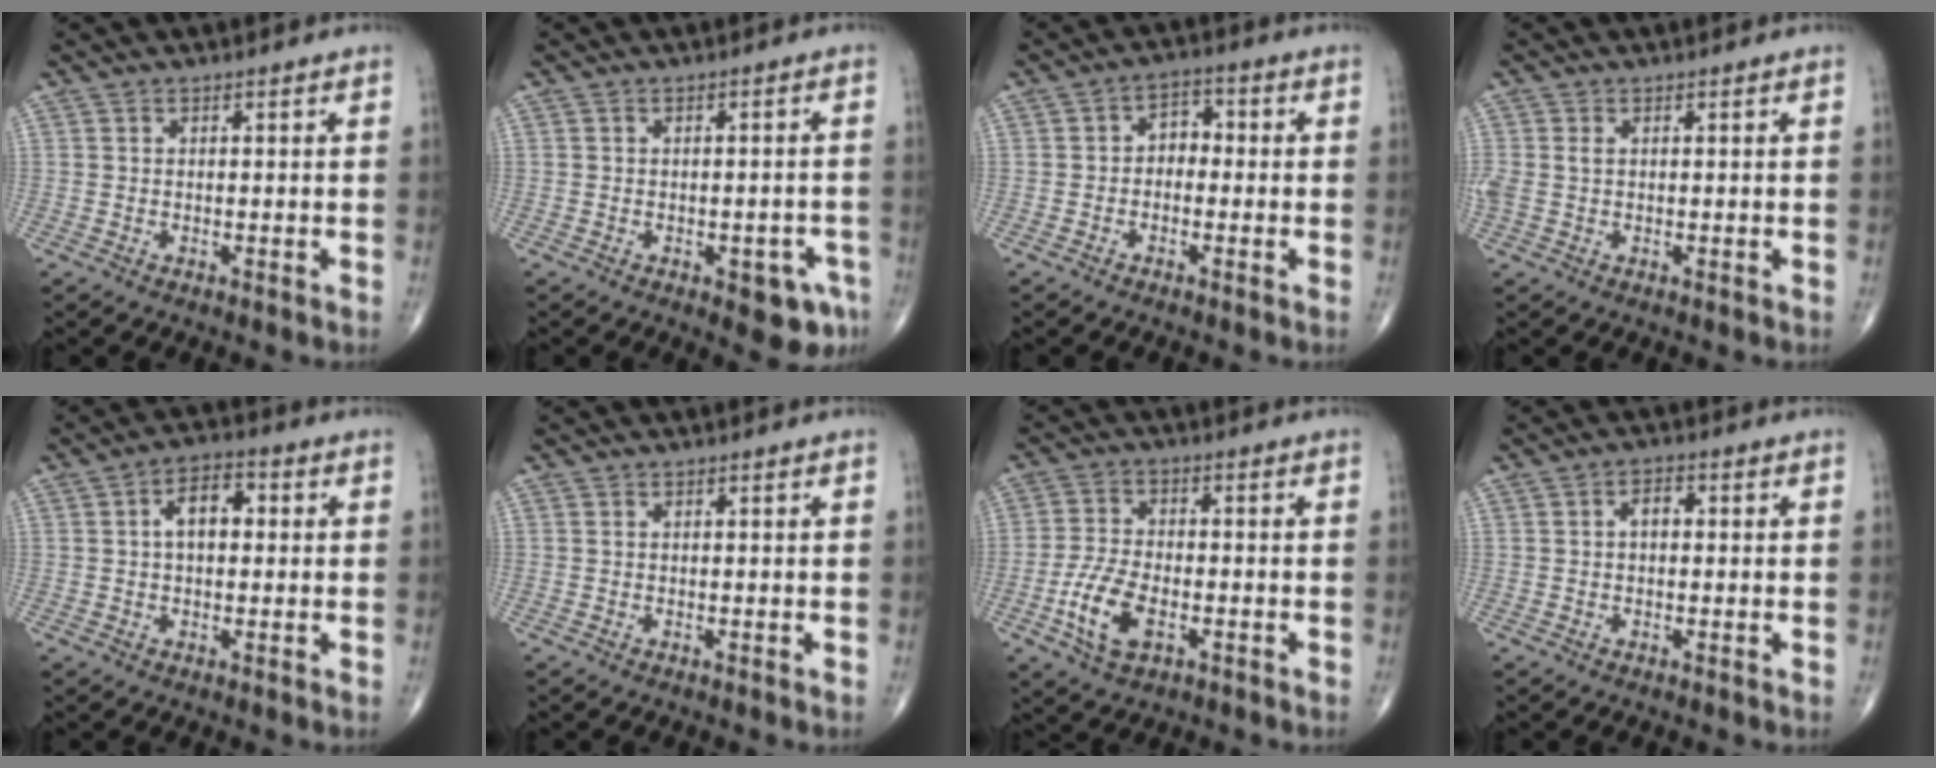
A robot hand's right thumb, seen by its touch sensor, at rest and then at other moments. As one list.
[{"total": 6.4, "force": [-3.0, 2.8, 4.9], "torque": [-0.039, 0.011, -0.030]}, {"total": 4.0, "force": [-0.5, 3.0, 2.7], "torque": [-0.021, 0.020, -0.023]}, {"total": 2.4, "force": [0.2, 1.5, 1.8], "torque": [-0.061, 0.009, 0.008]}, {"total": 6.6, "force": [0.9, 3.8, 5.3], "torque": [-0.078, 0.019, 0.005]}, {"total": 0.0}, {"total": 9.0, "force": [-3.2, 4.7, 7.0], "torque": [-0.144, 0.009, -0.060]}, {"total": 2.7, "force": [0.2, 1.7, 2.1], "torque": [-0.027, 0.011, -0.002]}]